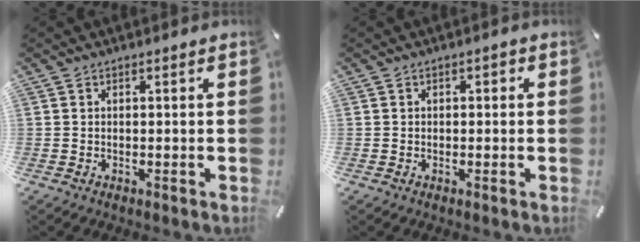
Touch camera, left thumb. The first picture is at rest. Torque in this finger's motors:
{"motor_torque": [-0.12, -0.35, -0.09, 0.28, -0.01]}